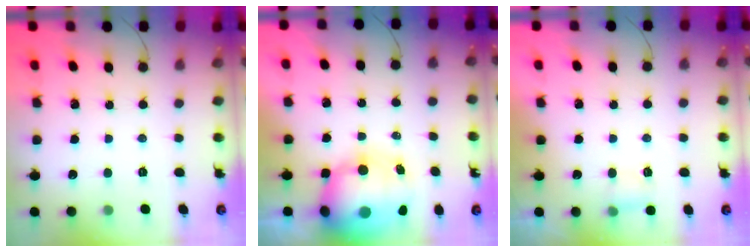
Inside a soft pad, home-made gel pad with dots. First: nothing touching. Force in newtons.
{"total": 18.1, "press": 17.6, "slide": 4.3}
{"total": 5.0, "press": 3.8, "slide": 3.3}